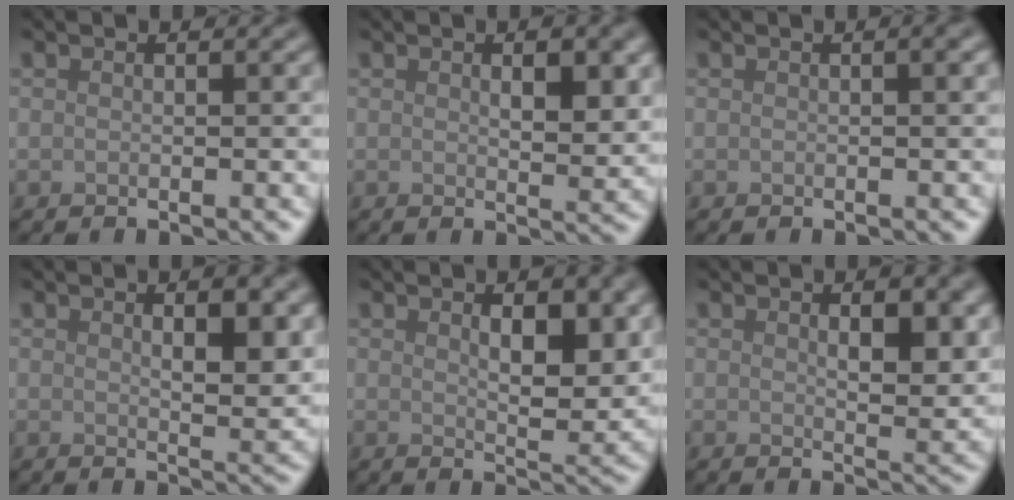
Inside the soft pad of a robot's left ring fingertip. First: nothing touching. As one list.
[{"total": 3.2, "force": [1.0, 1.3, 2.7], "torque": [-0.035, -0.005, 0.019]}, {"total": 1.0, "force": [0.3, 0.2, 1.0], "torque": [-0.012, 0.005, 0.003]}, {"total": 4.1, "force": [1.4, 1.5, 3.6], "torque": [-0.052, -0.007, 0.025]}, {"total": 5.2, "force": [1.6, 2.3, 4.4], "torque": [-0.062, -0.008, 0.030]}, {"total": 4.3, "force": [1.3, 1.8, 3.6], "torque": [-0.052, -0.007, 0.025]}]